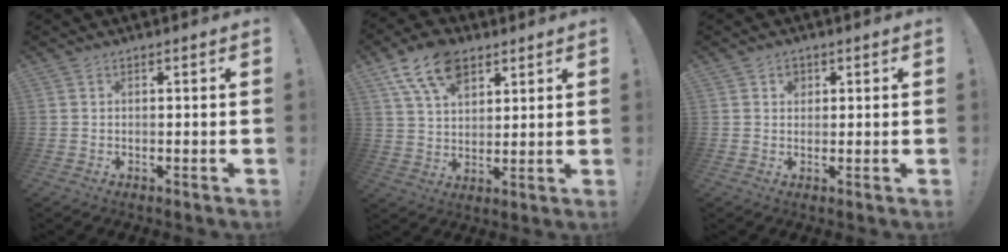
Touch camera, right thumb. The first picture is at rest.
{"total": 13.9, "force": [7.9, 8.4, 7.9], "torque": [-0.134, -0.029, 0.147]}
{"total": 2.5, "force": [1.0, 2.1, 1.0], "torque": [-0.007, -0.004, 0.015]}